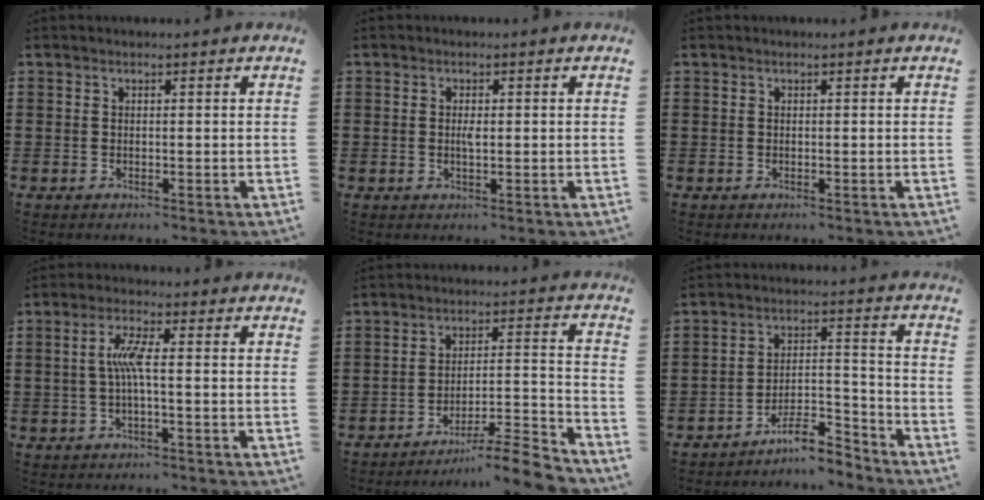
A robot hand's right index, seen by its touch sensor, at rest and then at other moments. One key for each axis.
{"total": 1.7, "fx": 0.0, "fy": 0.5, "fz": 1.6, "tx": -0.032, "ty": 0.002, "tz": -0.001}
{"total": 0.0}
{"total": 4.8, "fx": -0.4, "fy": 0.5, "fz": 4.8, "tx": -0.103, "ty": -0.005, "tz": -0.016}
{"total": 8.1, "fx": -7.2, "fy": 0.1, "fz": 3.6, "tx": -0.049, "ty": 0.002, "tz": -0.142}
{"total": 8.1, "fx": -7.1, "fy": 1.8, "fz": 3.3, "tx": -0.051, "ty": 0.023, "tz": -0.134}